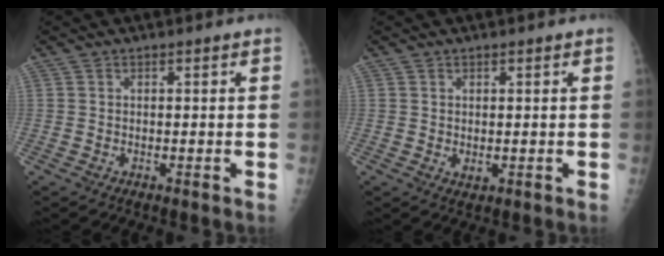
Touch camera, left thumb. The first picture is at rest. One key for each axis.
{"total": 1.6, "fx": 0.2, "fy": 0.9, "fz": 1.3, "tx": -0.018, "ty": -0.006, "tz": 0.008}